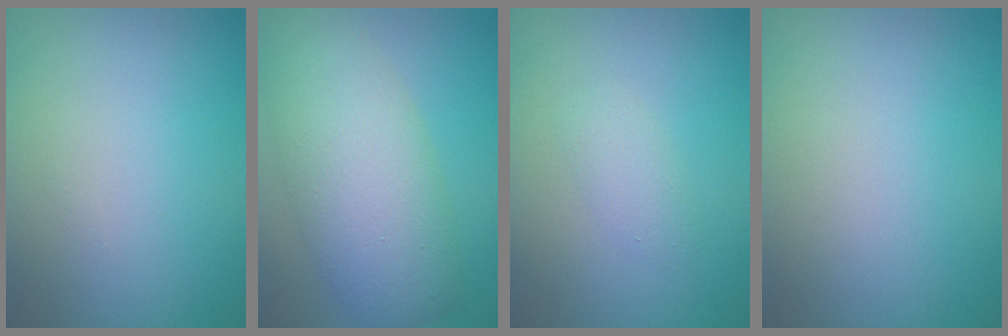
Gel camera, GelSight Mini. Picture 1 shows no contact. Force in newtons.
{"total": 7.5, "press": 7.5, "slide": 0.2}
{"total": 1.3, "press": 1.3, "slide": 0.0}
{"total": 0.0}